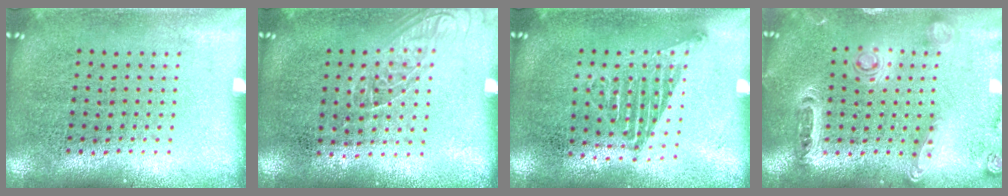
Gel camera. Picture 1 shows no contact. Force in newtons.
{"total": 1.2, "press": 1.1, "slide": 0.5}
{"total": 1.1, "press": 1.0, "slide": 0.6}
{"total": 1.4, "press": 1.4, "slide": 0.3}